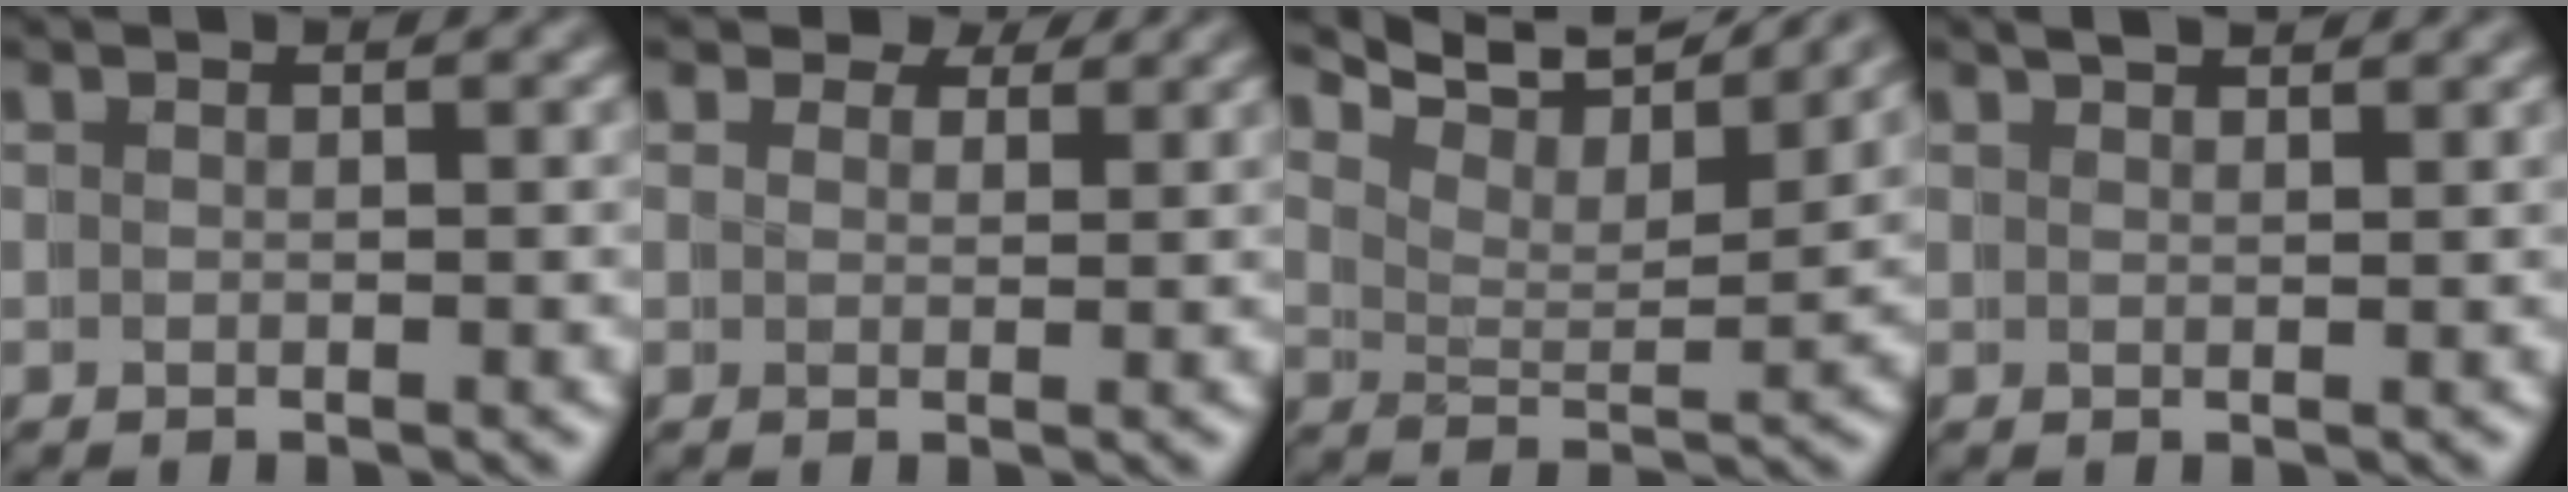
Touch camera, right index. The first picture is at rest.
{"total": 2.1, "force": [2.1, 0.1, 0.0], "torque": [0.001, -0.004, 0.032]}
{"total": 9.7, "force": [8.7, 1.3, 4.1], "torque": [-0.054, 0.039, 0.118]}
{"total": 2.3, "force": [2.2, -0.5, 0.5], "torque": [0.000, 0.005, 0.035]}